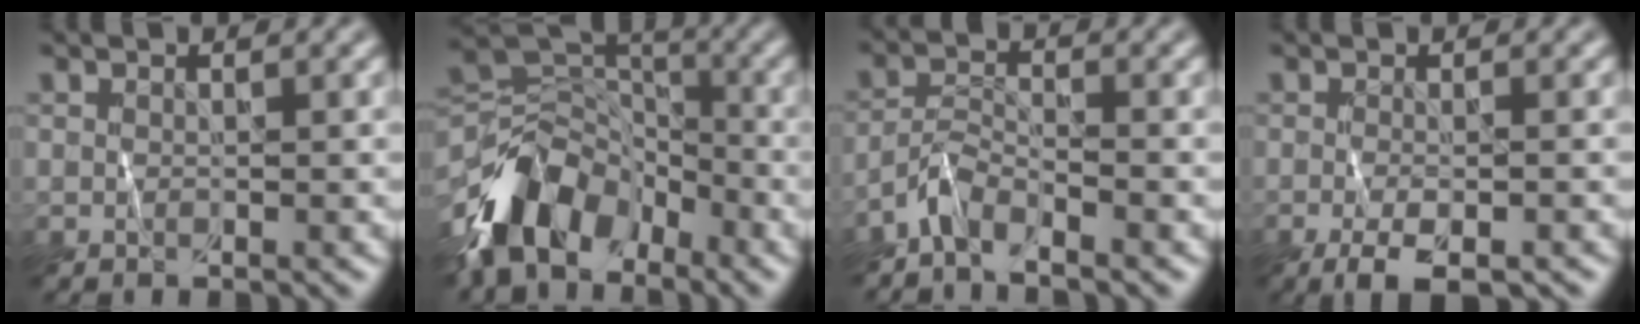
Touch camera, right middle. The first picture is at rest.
{"total": 8.5, "force": [-5.6, 5.1, 3.8], "torque": [-0.064, 0.005, -0.120]}
{"total": 2.6, "force": [-2.4, 0.4, 1.0], "torque": [-0.022, 0.008, -0.053]}
{"total": 2.7, "force": [-1.7, 0.6, 2.1], "torque": [-0.040, -0.005, -0.030]}